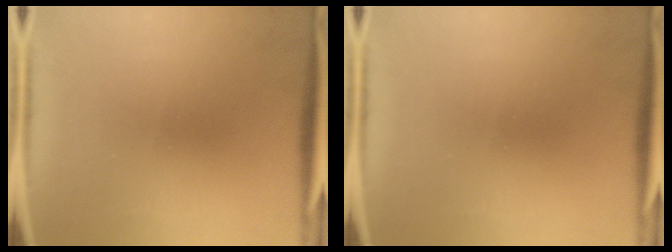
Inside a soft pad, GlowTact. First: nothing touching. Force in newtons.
{"total": 0.0}